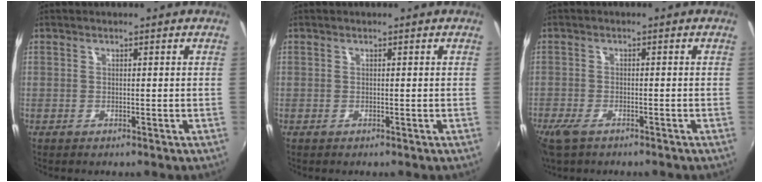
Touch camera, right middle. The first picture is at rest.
{"total": 0.0}
{"total": 5.1, "force": [-3.6, 1.8, 3.0], "torque": [-0.077, -0.018, -0.066]}